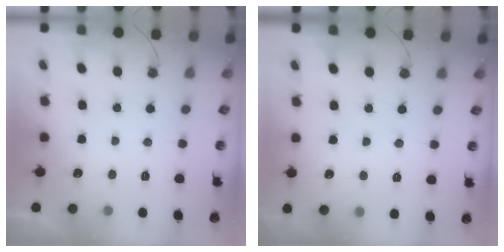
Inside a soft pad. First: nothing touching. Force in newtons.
{"total": 4.9, "press": 4.8, "slide": 0.7}